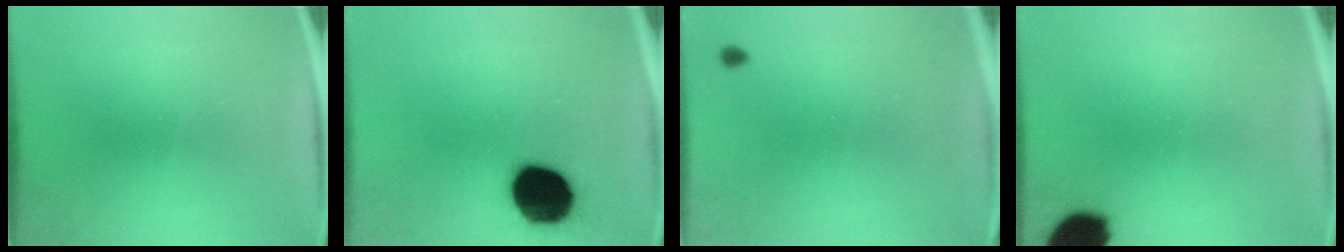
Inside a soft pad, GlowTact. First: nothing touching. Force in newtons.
{"total": 19.3}
{"total": 0.8}
{"total": 11.9}